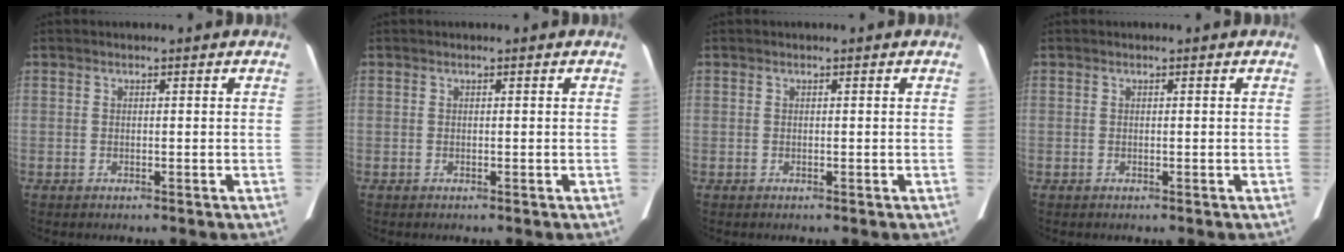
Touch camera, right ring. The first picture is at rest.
{"total": 0.0}
{"total": 0.0}
{"total": 0.0}